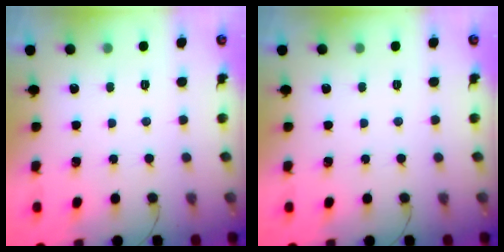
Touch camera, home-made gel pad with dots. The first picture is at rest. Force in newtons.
{"total": 0.0}